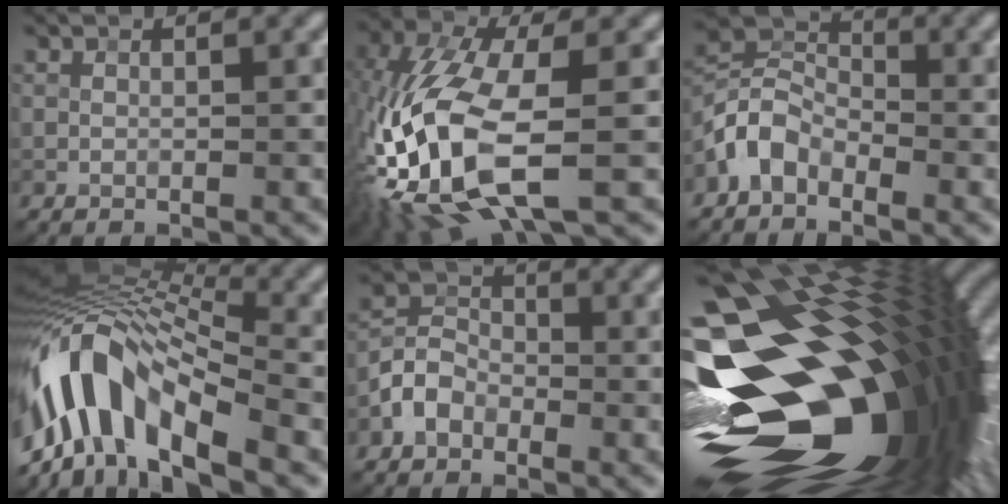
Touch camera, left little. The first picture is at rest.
{"total": 12.8, "force": [-4.2, 5.4, 10.9], "torque": [-0.267, -0.021, -0.083]}
{"total": 3.7, "force": [-2.8, 2.1, 1.1], "torque": [-0.028, 0.009, -0.073]}
{"total": 11.3, "force": [-4.8, 4.6, 9.1], "torque": [-0.163, 0.025, -0.098]}
{"total": 2.6, "force": [-2.0, 1.6, 0.5], "torque": [-0.008, 0.011, -0.046]}
{"total": 19.7, "force": [-2.3, 11.3, 16.0], "torque": [-0.277, -0.042, -0.037]}